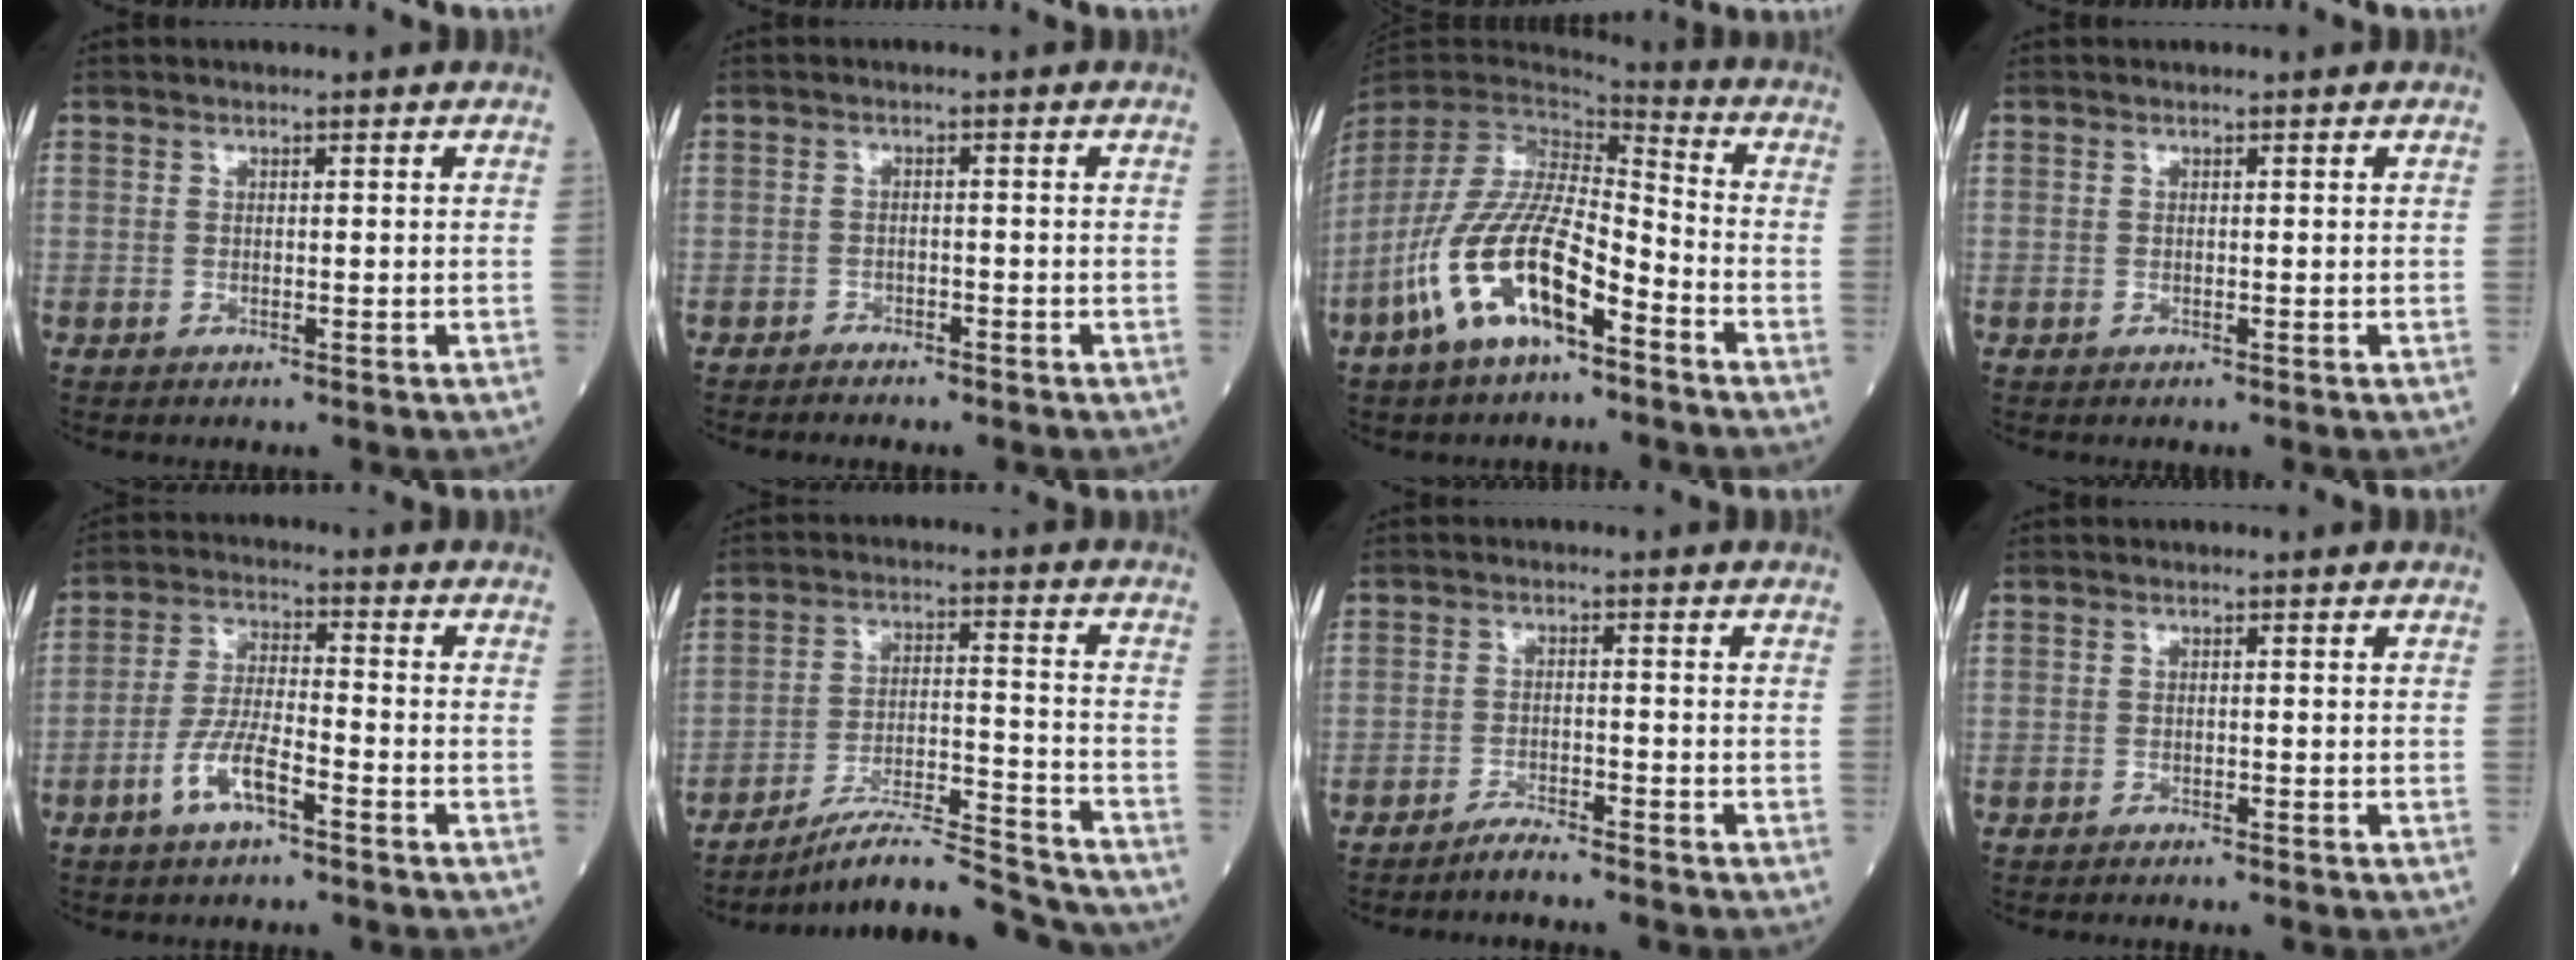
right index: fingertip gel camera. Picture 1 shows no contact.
{"total": 1.9, "force": [-1.7, 0.6, 0.3], "torque": [-0.007, -0.001, -0.025]}
{"total": 15.0, "force": [-7.6, 4.6, 12.1], "torque": [-0.253, -0.004, -0.143]}
{"total": 0.0}
{"total": 6.8, "force": [-3.7, 1.6, 5.5], "torque": [-0.113, 0.002, -0.074]}
{"total": 12.8, "force": [-12.2, 0.4, 3.9], "torque": [-0.060, 0.021, -0.208]}
{"total": 2.9, "force": [-2.8, -0.3, 0.6], "torque": [-0.012, -0.010, -0.051]}
{"total": 1.7, "force": [-1.6, 0.1, 0.6], "torque": [-0.011, -0.002, -0.020]}